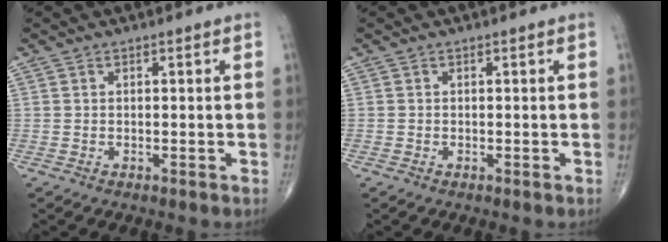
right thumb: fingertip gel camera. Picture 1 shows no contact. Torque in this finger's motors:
{"motor_torque": [0.23, 0.10, 0.12, 0.06, 0.02]}